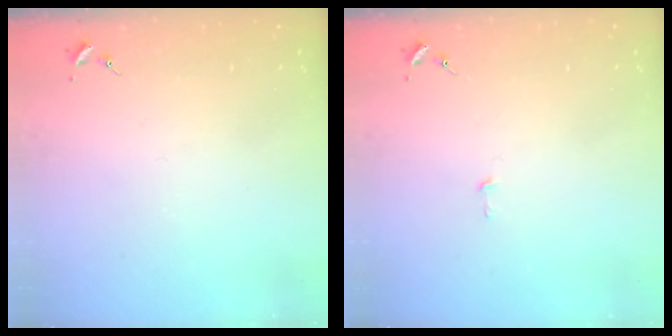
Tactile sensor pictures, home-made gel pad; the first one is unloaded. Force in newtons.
{"total": 2.1, "press": 2.1, "slide": 0.2}